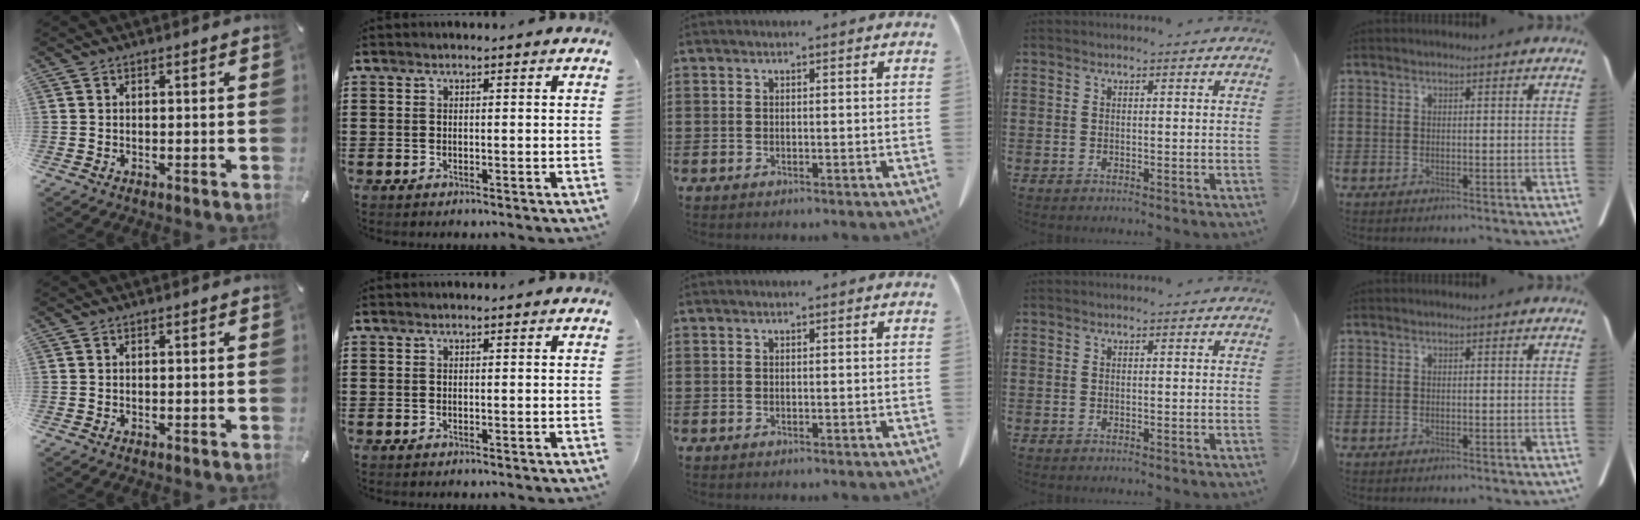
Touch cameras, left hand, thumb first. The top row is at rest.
{}